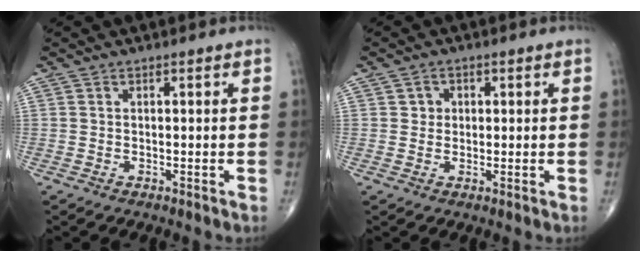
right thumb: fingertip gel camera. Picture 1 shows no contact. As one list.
[{"total": 2.4, "force": [0.5, 2.2, 0.8], "torque": [0.005, 0.002, 0.004]}]